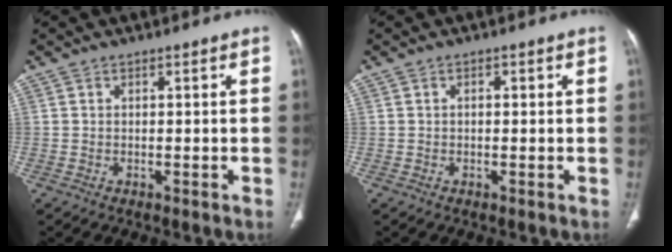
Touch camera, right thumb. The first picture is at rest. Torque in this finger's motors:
{"motor_torque": [0.09, -0.05, -0.21, -0.25, 0.06]}